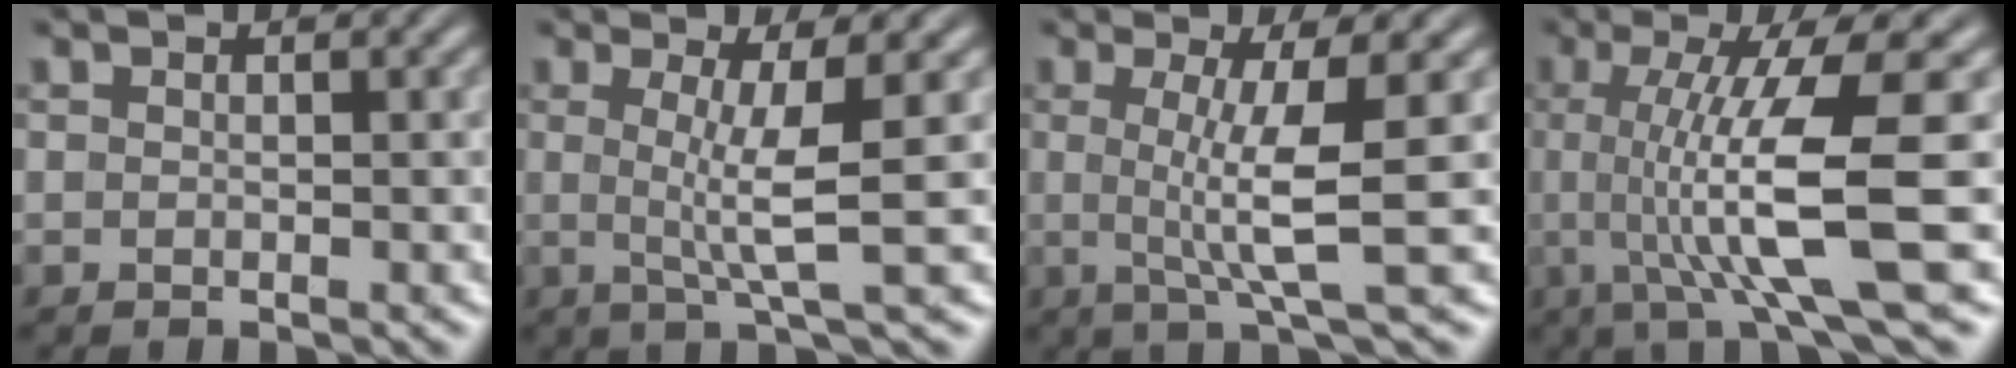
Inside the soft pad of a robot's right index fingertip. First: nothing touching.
{"total": 4.3, "force": [0.7, -0.1, 4.3], "torque": [-0.072, -0.013, 0.014]}
{"total": 5.1, "force": [0.4, -0.1, 5.1], "torque": [-0.090, -0.013, 0.011]}
{"total": 9.2, "force": [0.1, 1.7, 9.0], "torque": [-0.151, -0.008, 0.006]}